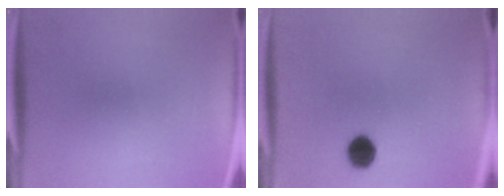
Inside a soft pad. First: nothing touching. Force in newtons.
{"total": 5.8}